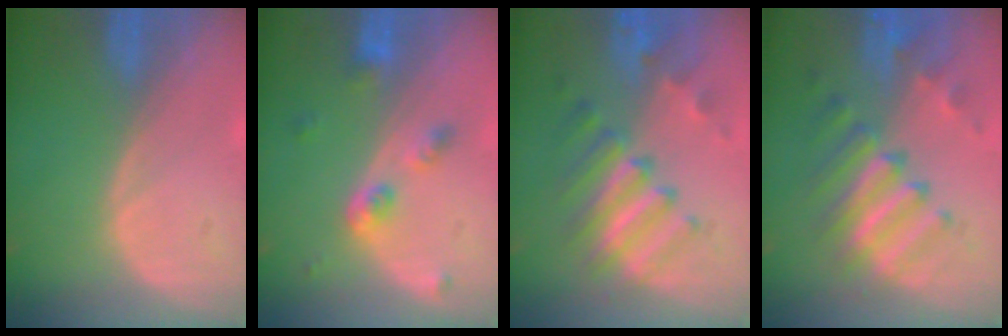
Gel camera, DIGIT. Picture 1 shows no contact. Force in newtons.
{"total": 4.2, "press": 4.1, "slide": 0.8}
{"total": 8.0, "press": 7.9, "slide": 1.3}
{"total": 9.3, "press": 8.6, "slide": 3.6}